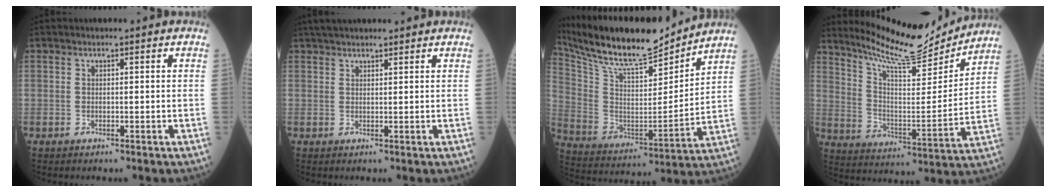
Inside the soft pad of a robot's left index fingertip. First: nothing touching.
{"total": 7.0, "force": [6.2, 1.2, 3.0], "torque": [-0.045, 0.039, 0.095]}
{"total": 21.7, "force": [19.5, 2.9, 9.1], "torque": [-0.184, -0.002, 0.331]}
{"total": 15.9, "force": [15.2, 1.1, 4.7], "torque": [-0.094, -0.024, 0.244]}